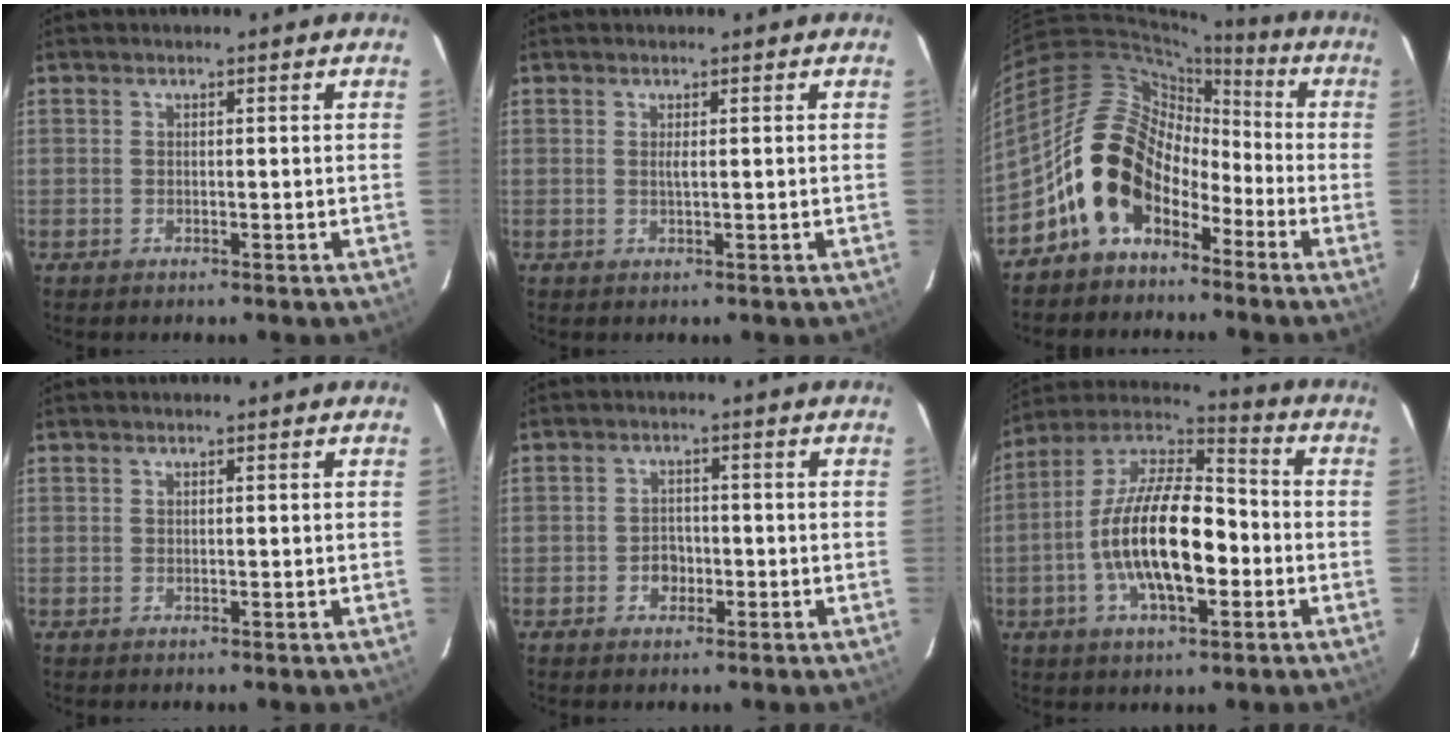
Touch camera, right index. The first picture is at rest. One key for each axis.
{"total": 0.9, "fx": 0.2, "fy": -0.1, "fz": 0.9, "tx": -0.018, "ty": -0.001, "tz": 0.003}
{"total": 13.9, "fx": -6.8, "fy": 9.6, "fz": 7.5, "tx": -0.138, "ty": 0.020, "tz": -0.123}
{"total": 0.0}
{"total": 3.0, "fx": -1.1, "fy": 2.5, "fz": 1.2, "tx": -0.024, "ty": 0.008, "tz": -0.014}
{"total": 18.2, "fx": -3.9, "fy": 7.6, "fz": 16.1, "tx": -0.309, "ty": 0.001, "tz": -0.076}